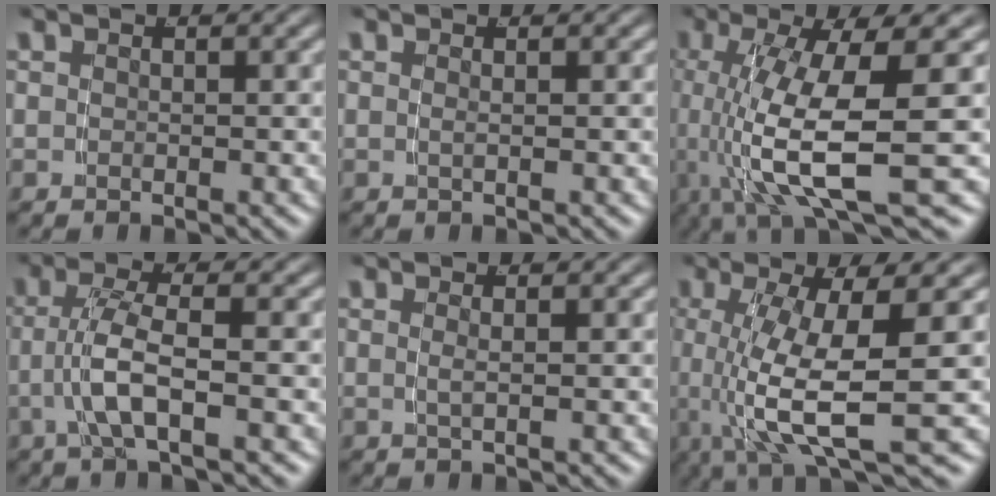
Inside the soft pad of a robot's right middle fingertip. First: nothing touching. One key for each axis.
{"total": 0.7, "fx": -0.1, "fy": -0.6, "fz": 0.3, "tx": -0.012, "ty": -0.006, "tz": 0.002}
{"total": 9.0, "fx": -2.0, "fy": 3.2, "fz": 8.2, "tx": -0.157, "ty": -0.030, "tz": -0.014}
{"total": 3.7, "fx": -0.8, "fy": 0.3, "fz": 3.6, "tx": -0.073, "ty": -0.001, "tz": -0.011}
{"total": 1.1, "fx": 0.0, "fy": -0.7, "fz": 0.8, "tx": -0.020, "ty": -0.007, "tz": 0.004}
{"total": 8.2, "fx": -1.4, "fy": 2.8, "fz": 7.6, "tx": -0.144, "ty": -0.027, "tz": -0.009}